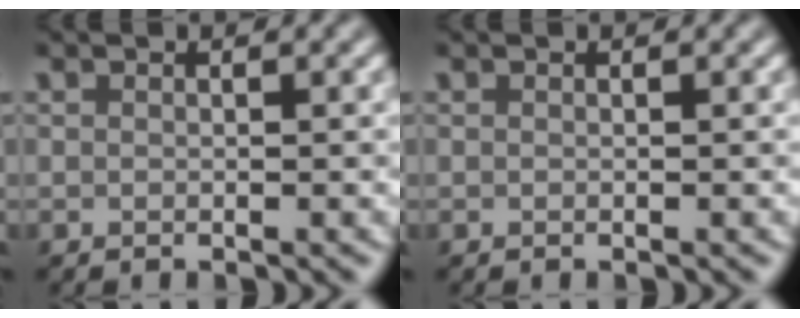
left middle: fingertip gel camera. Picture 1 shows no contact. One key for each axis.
{"total": 0.0}